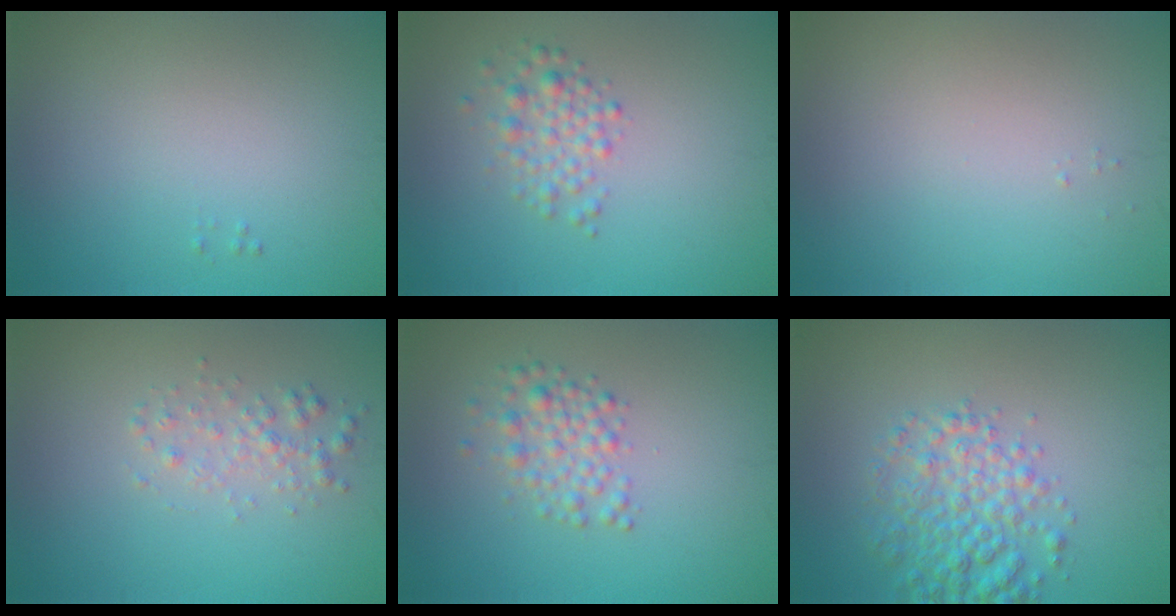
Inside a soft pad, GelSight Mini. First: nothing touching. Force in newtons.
{"total": 2.2, "press": 2.2, "slide": 0.1}
{"total": 0.0}
{"total": 1.7, "press": 1.7, "slide": 0.0}
{"total": 2.4, "press": 2.4, "slide": 0.1}
{"total": 4.5, "press": 4.5, "slide": 0.2}